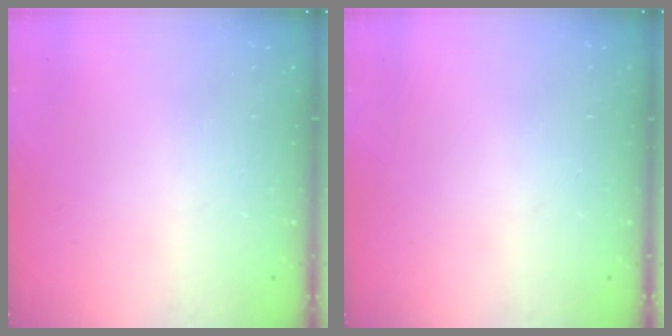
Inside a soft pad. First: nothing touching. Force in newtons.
{"total": 0.0}